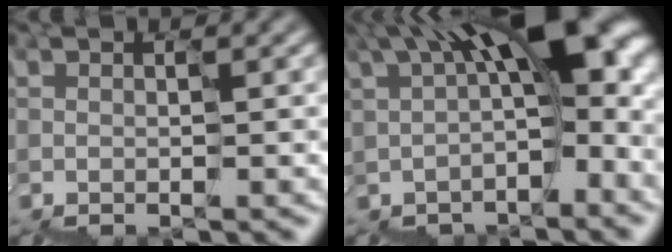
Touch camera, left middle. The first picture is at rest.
{"total": 11.2, "force": [1.7, 4.5, 10.1], "torque": [-0.152, 0.030, 0.038]}